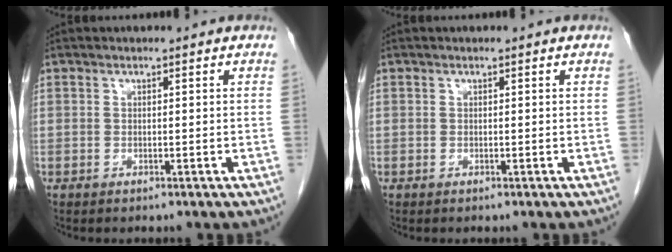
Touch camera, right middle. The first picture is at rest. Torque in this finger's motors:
{"motor_torque": [-0.09, -0.02, -0.01, 0.00]}